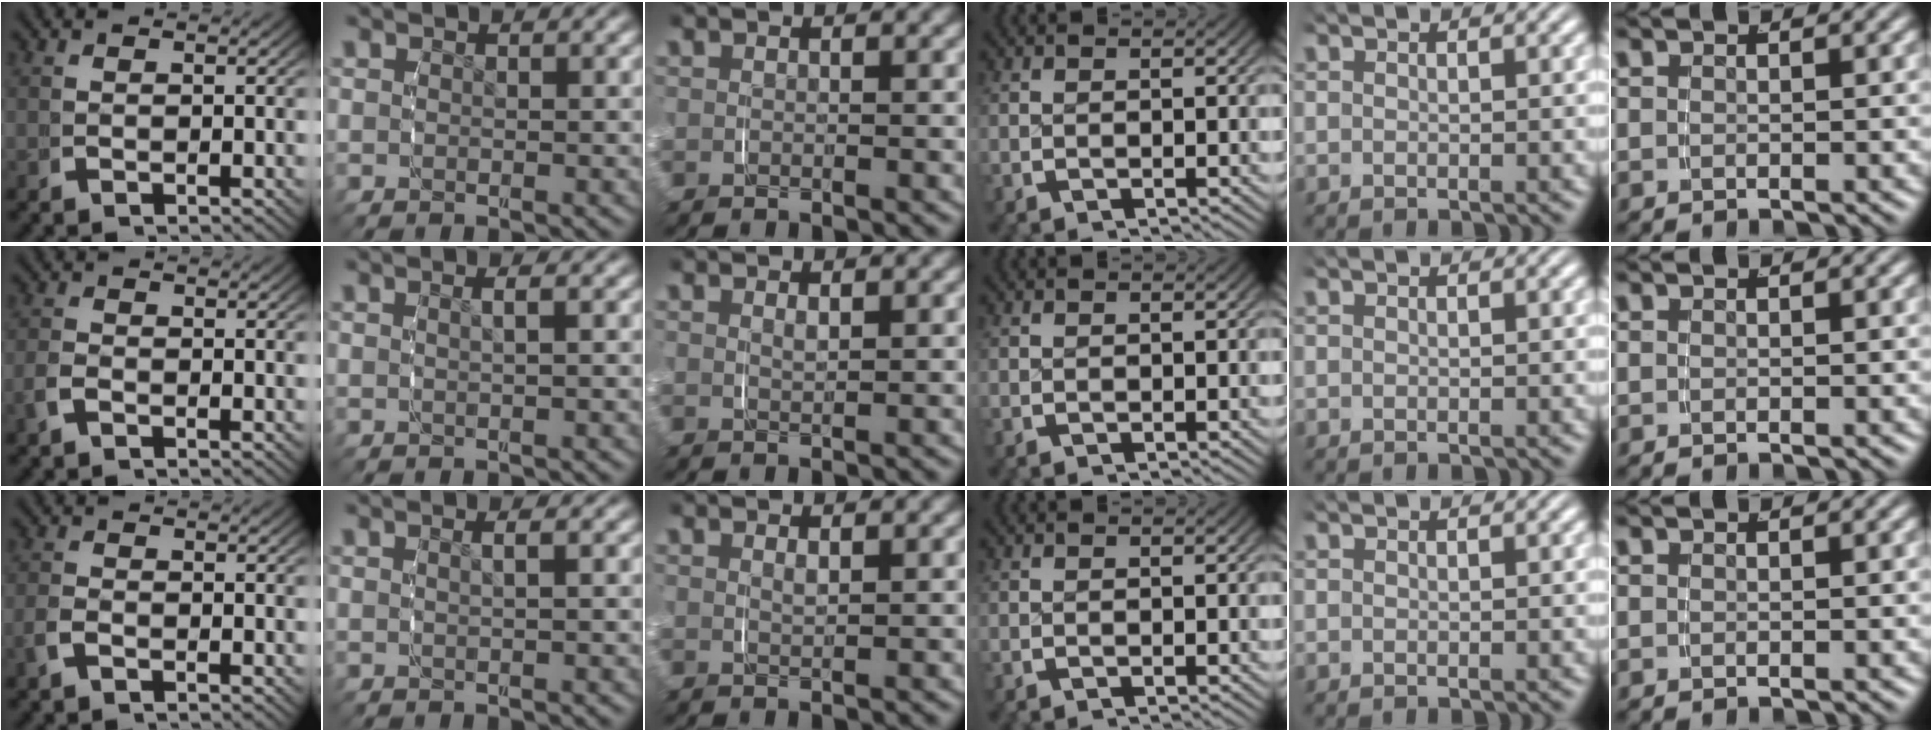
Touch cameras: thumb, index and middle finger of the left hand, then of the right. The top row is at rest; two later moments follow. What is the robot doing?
{"motion": "grasp_and_lifting", "object": "toothpaste"}